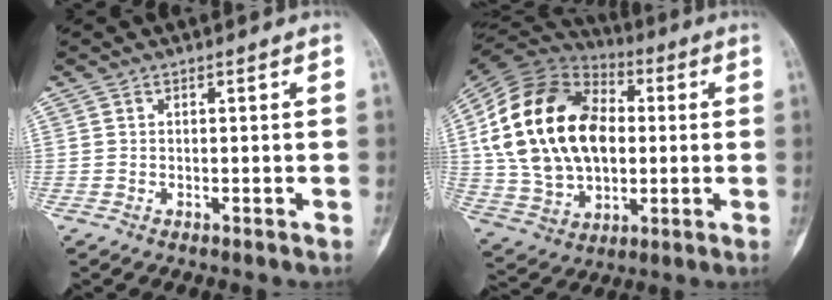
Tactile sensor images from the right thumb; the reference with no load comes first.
{"total": 26.4, "force": [2.8, 17.5, 19.5], "torque": [-0.361, 0.010, 0.055]}